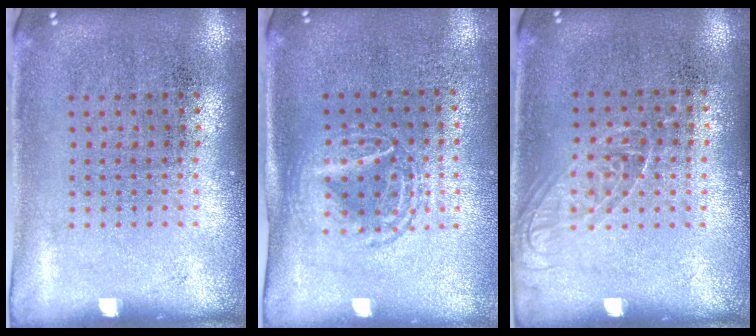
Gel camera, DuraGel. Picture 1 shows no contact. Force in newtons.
{"total": 1.5, "press": 1.3, "slide": 0.7}
{"total": 1.1, "press": 0.9, "slide": 0.5}